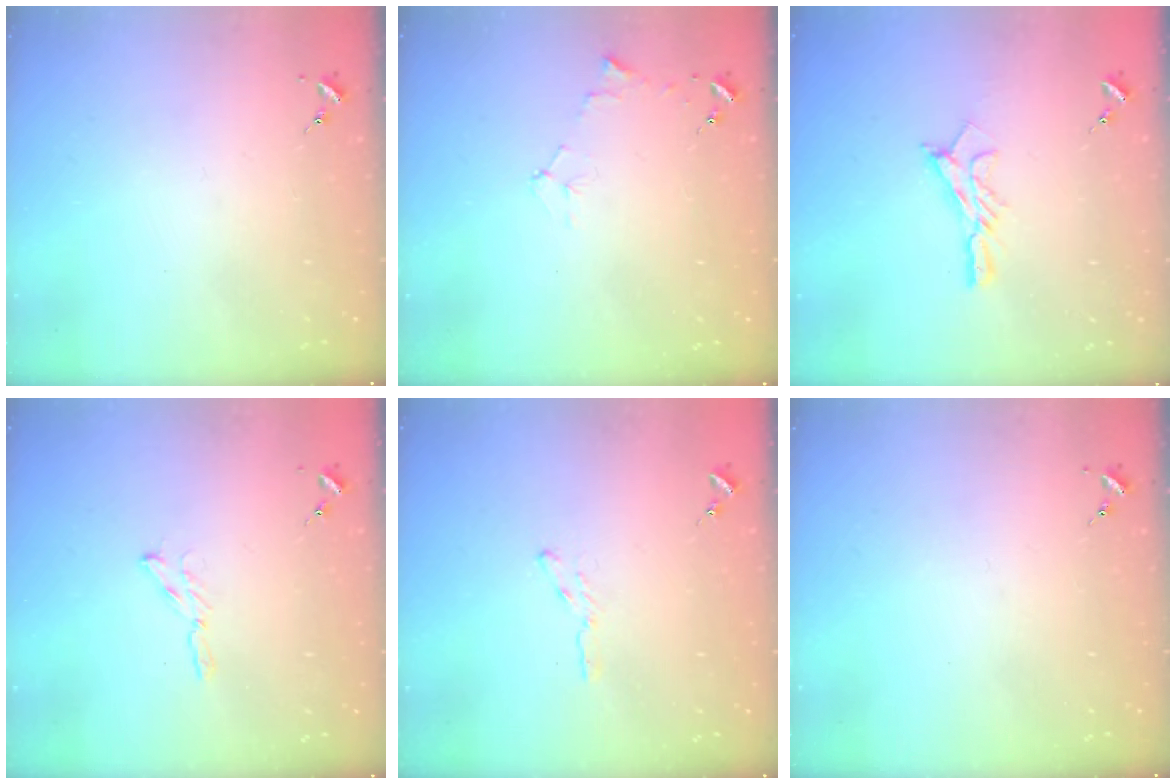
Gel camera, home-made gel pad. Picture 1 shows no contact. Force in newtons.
{"total": 6.2, "press": 6.1, "slide": 0.7}
{"total": 10.9, "press": 10.8, "slide": 0.7}
{"total": 2.9, "press": 2.9, "slide": 0.3}
{"total": 3.5, "press": 3.5, "slide": 0.4}
{"total": 0.0}